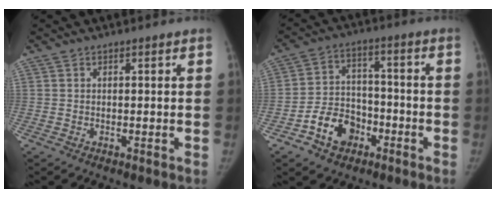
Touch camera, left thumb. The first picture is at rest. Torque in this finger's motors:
{"motor_torque": [-1.13, 1.35, 0.61, 1.01, 0.04]}